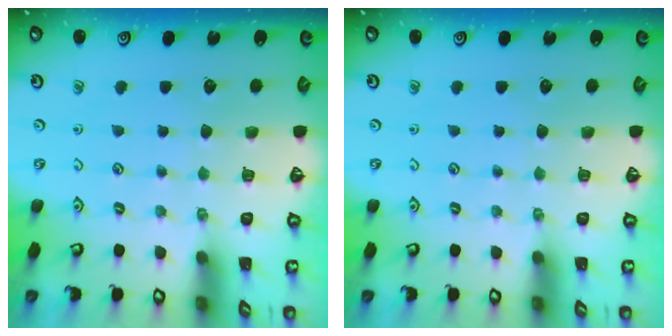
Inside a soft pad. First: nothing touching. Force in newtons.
{"total": 0.0}